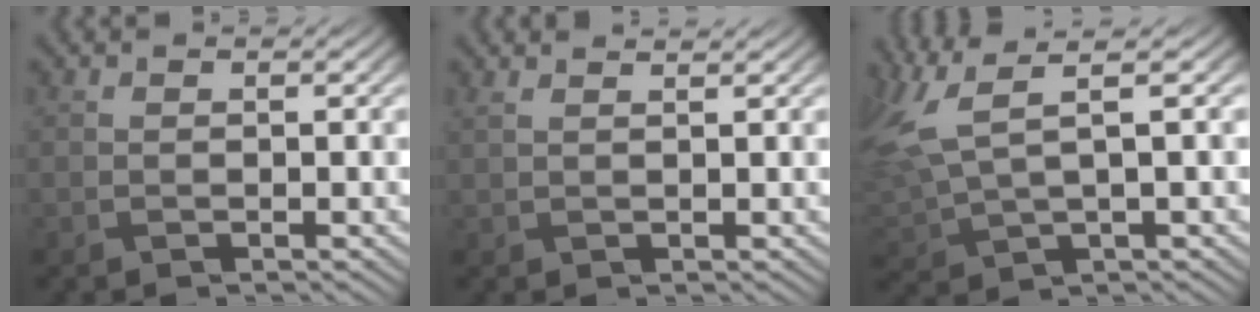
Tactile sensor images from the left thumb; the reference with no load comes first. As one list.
[{"total": 2.0, "force": [1.7, 0.4, 1.0], "torque": [-0.023, 0.002, 0.024]}, {"total": 9.8, "force": [4.5, 3.3, 8.0], "torque": [-0.211, 0.018, 0.093]}]